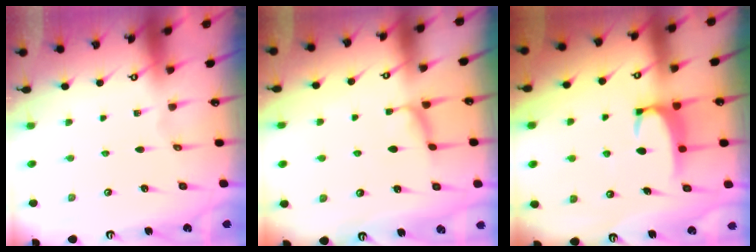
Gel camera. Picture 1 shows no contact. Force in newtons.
{"total": 0.9, "press": 0.4, "slide": 0.8}
{"total": 2.0, "press": 1.9, "slide": 0.5}